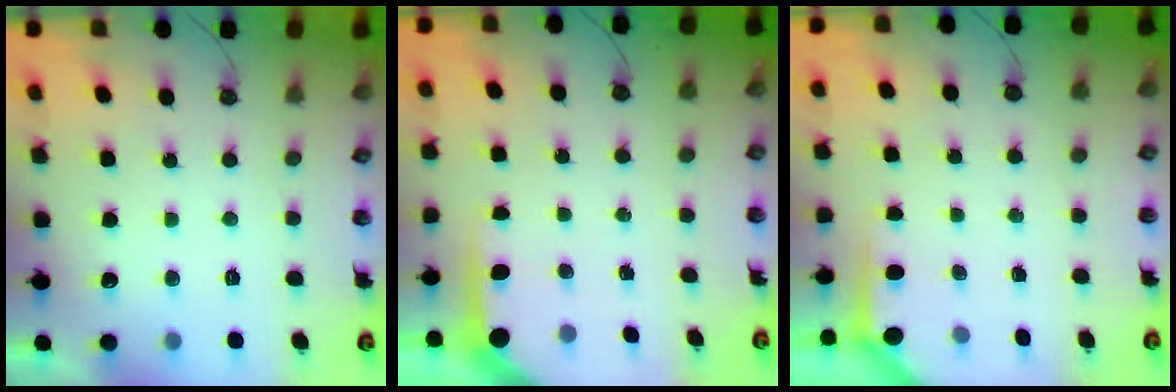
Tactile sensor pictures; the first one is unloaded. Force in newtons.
{"total": 6.2, "press": 6.2, "slide": 0.4}
{"total": 3.5, "press": 3.5, "slide": 0.3}